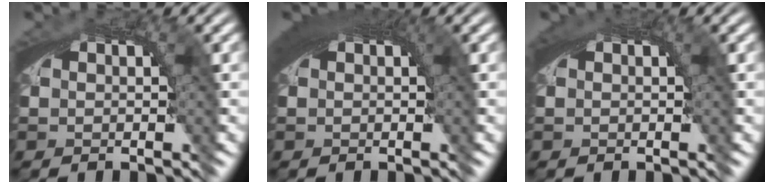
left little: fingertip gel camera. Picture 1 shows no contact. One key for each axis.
{"total": 3.4, "fx": 1.3, "fy": 0.9, "fz": 3.0, "tx": -0.035, "ty": 0.012, "tz": 0.016}
{"total": 1.2, "fx": 0.5, "fy": 0.0, "fz": 1.1, "tx": -0.016, "ty": 0.004, "tz": 0.009}